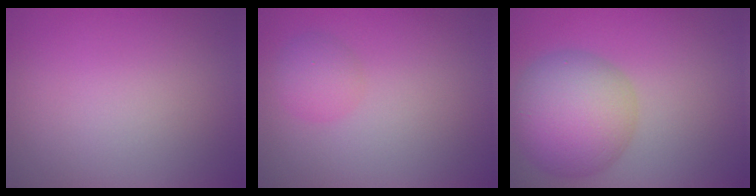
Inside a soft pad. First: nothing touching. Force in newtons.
{"total": 2.1, "press": 2.1, "slide": 0.1}
{"total": 8.1, "press": 8.1, "slide": 0.3}